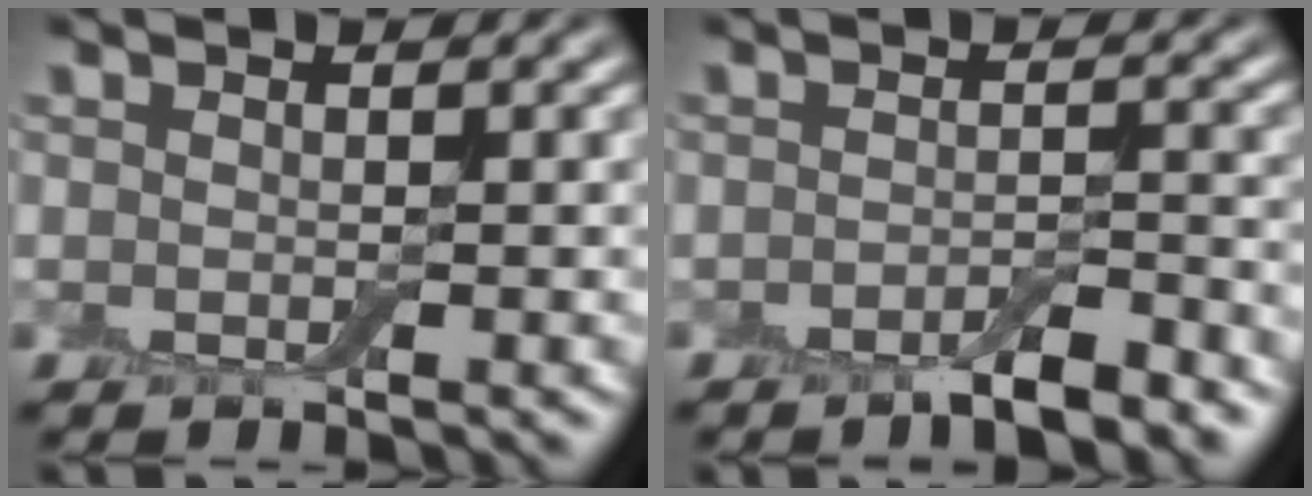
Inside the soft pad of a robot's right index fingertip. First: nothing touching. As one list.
[{"total": 3.1, "force": [-2.3, 0.7, 1.9], "torque": [-0.029, 0.002, -0.040]}]